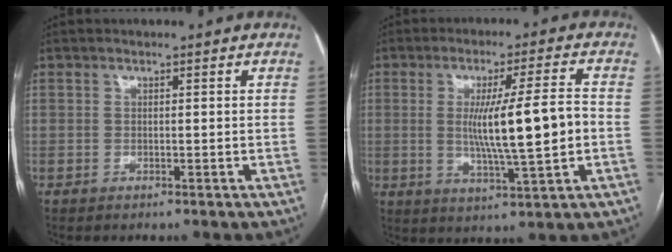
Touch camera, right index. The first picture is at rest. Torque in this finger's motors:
{"motor_torque": [1.49, -0.12, 0.79, 0.21]}